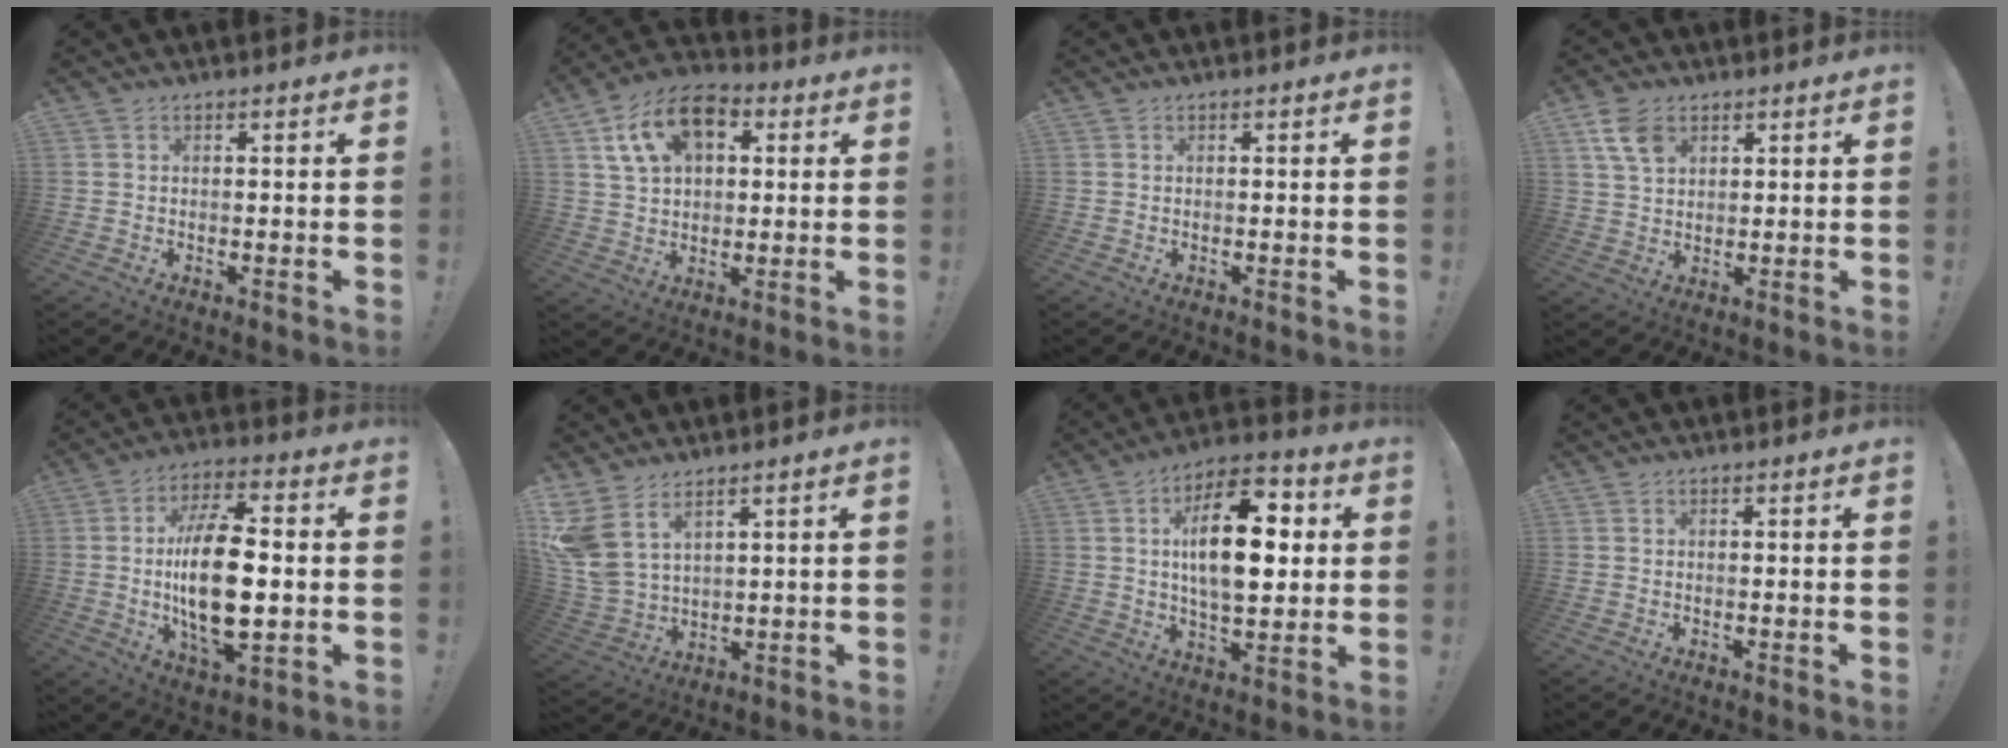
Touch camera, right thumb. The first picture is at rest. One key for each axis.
{"total": 14.7, "fx": 5.9, "fy": 9.9, "fz": 9.1, "tx": -0.145, "ty": -0.012, "tz": 0.115}
{"total": 0.0}
{"total": 7.7, "fx": 3.9, "fy": 5.1, "fz": 4.3, "tx": -0.078, "ty": -0.005, "tz": 0.080}
{"total": 19.1, "fx": -0.6, "fy": 8.8, "fz": 17.0, "tx": -0.321, "ty": -0.007, "tz": -0.015}
{"total": 10.0, "fx": 6.1, "fy": 5.7, "fz": 5.5, "tx": -0.127, "ty": -0.043, "tz": 0.122}
{"total": 19.6, "fx": 3.5, "fy": 9.4, "fz": 16.8, "tx": -0.268, "ty": 0.001, "tz": 0.047}
{"total": 0.0}